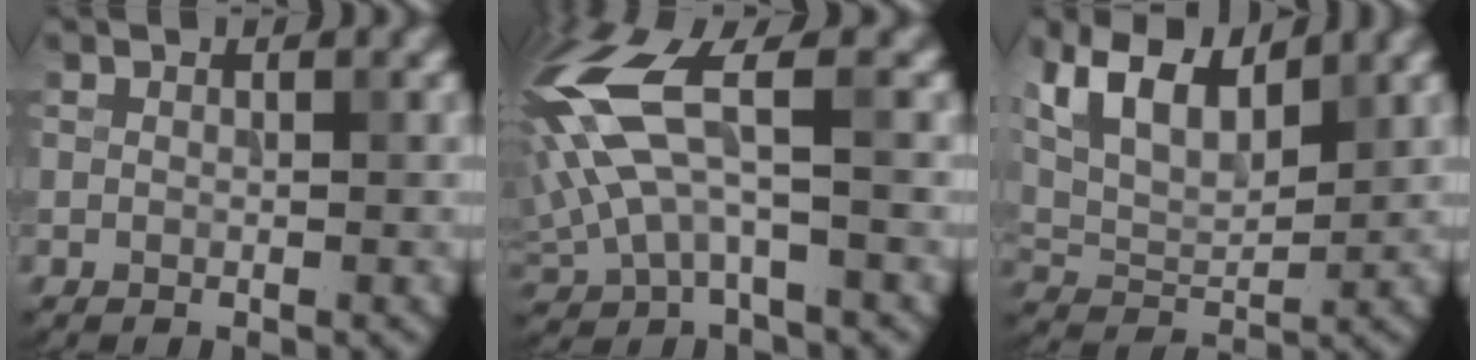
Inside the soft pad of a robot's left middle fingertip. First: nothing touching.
{"total": 8.9, "force": [1.2, 3.7, 8.0], "torque": [-0.188, 0.012, 0.014]}
{"total": 10.9, "force": [6.4, 5.2, 7.2], "torque": [-0.153, 0.047, 0.103]}